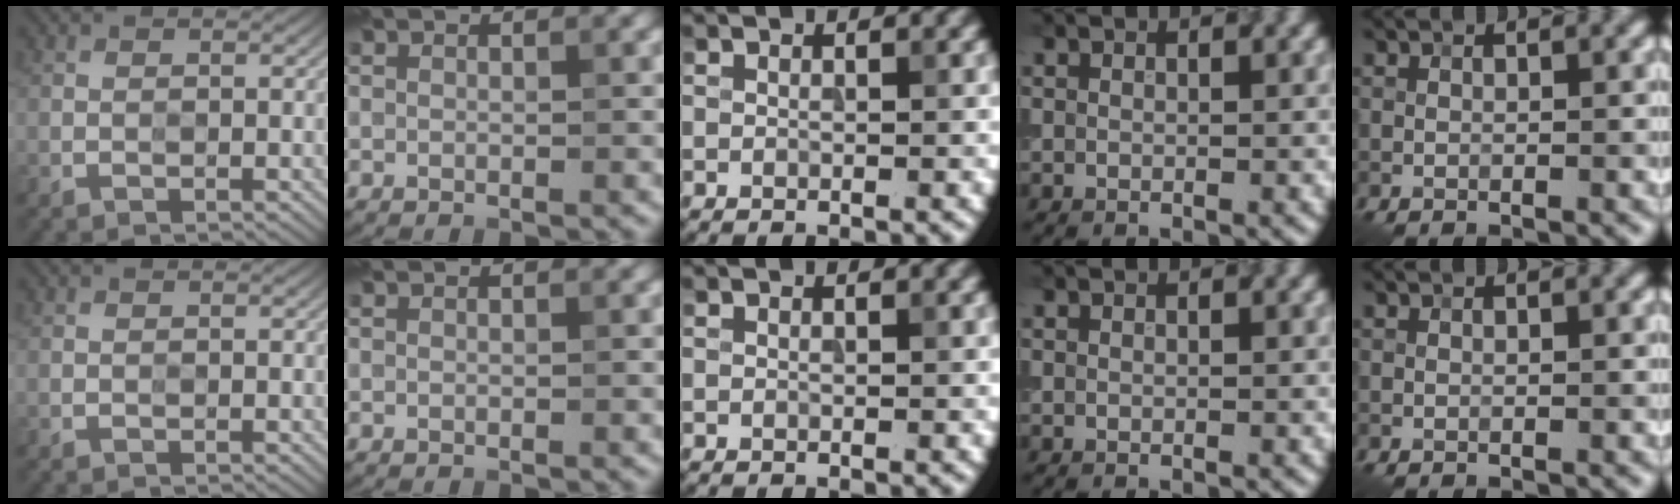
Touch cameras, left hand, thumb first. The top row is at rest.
{}